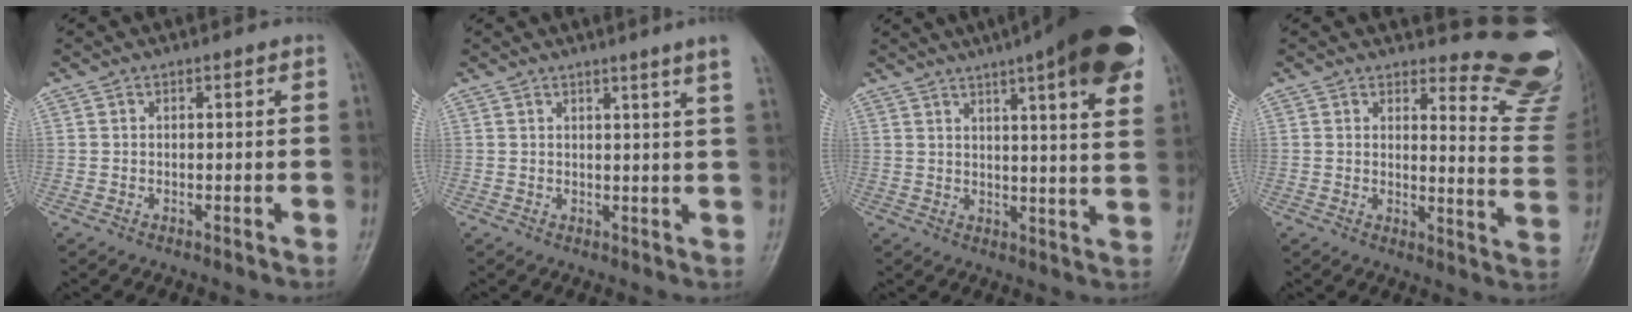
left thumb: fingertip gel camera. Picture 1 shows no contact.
{"total": 5.4, "force": [3.7, -1.1, 3.8], "torque": [-0.050, -0.017, 0.039]}
{"total": 22.0, "force": [12.7, 4.3, 17.4], "torque": [-0.225, -0.019, 0.155]}
{"total": 12.7, "force": [12.3, 2.4, 2.3], "torque": [0.007, -0.156, 0.118]}